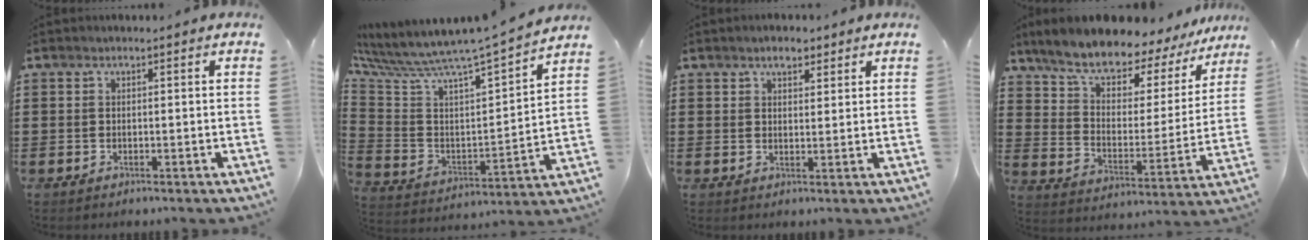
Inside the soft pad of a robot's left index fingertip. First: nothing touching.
{"total": 5.6, "force": [5.2, -0.4, 2.0], "torque": [-0.069, -0.069, 0.074]}
{"total": 2.9, "force": [2.3, 1.3, 1.3], "torque": [-0.023, 0.004, 0.040]}
{"total": 7.7, "force": [6.8, 2.4, 2.6], "torque": [-0.083, -0.054, 0.111]}